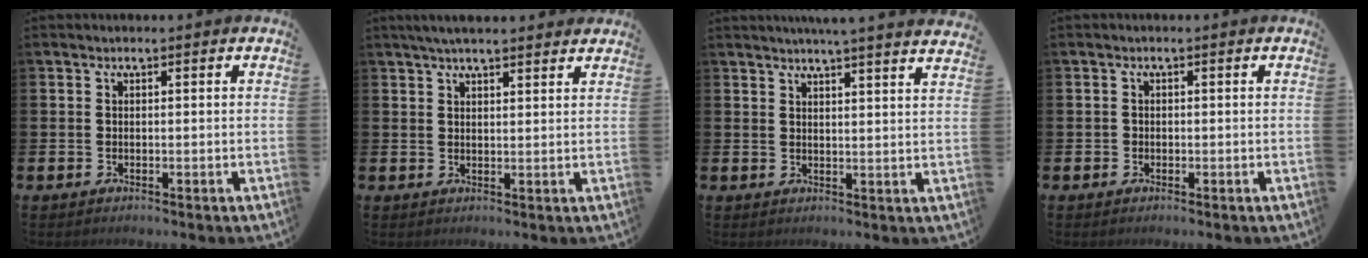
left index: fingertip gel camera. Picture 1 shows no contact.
{"total": 3.4, "force": [3.1, 0.4, 1.3], "torque": [-0.030, -0.005, 0.056]}
{"total": 4.2, "force": [4.1, -1.1, 0.5], "torque": [-0.015, -0.025, 0.071]}
{"total": 0.6, "force": [-0.2, 0.6, 0.1], "torque": [-0.001, 0.004, -0.006]}